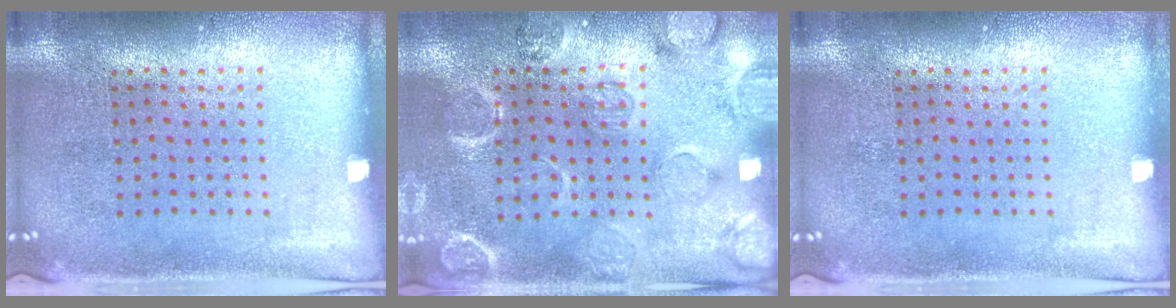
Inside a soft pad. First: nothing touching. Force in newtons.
{"total": 2.3, "press": 2.1, "slide": 0.9}
{"total": 0.0}